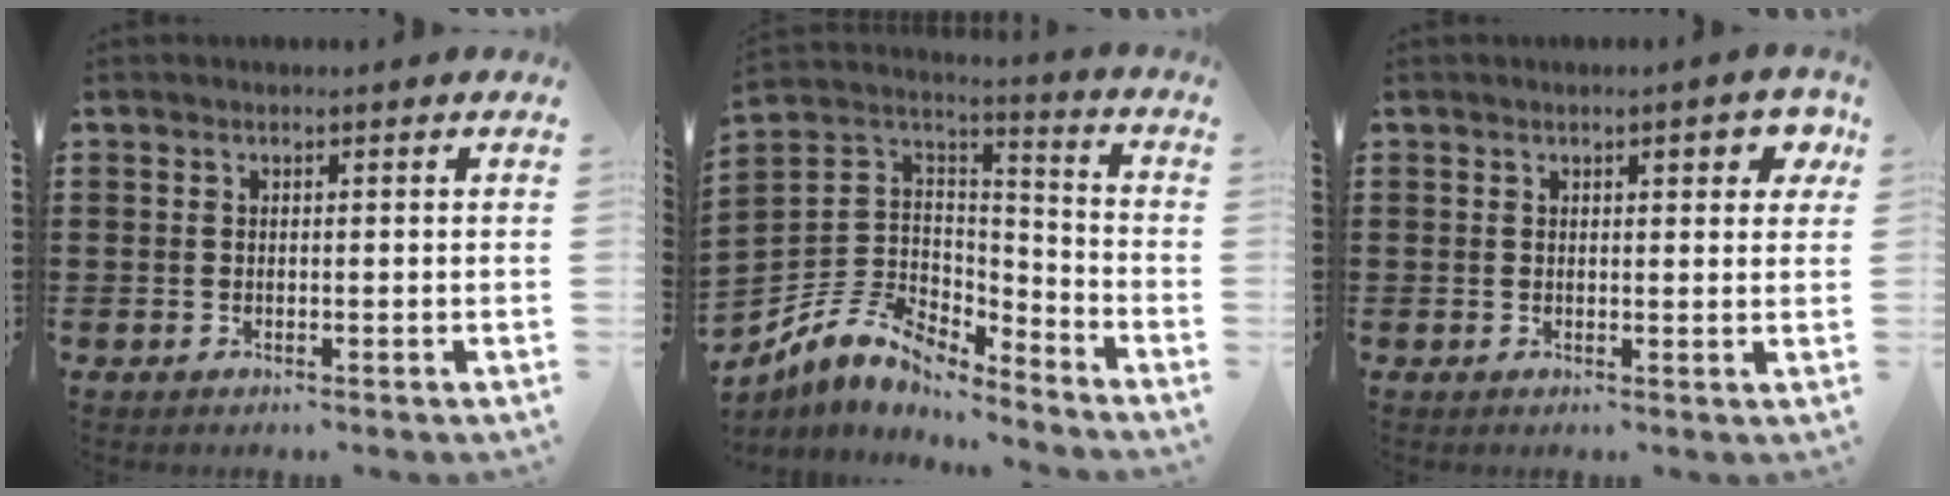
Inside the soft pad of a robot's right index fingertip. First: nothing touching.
{"total": 8.4, "force": [-5.9, 5.3, 2.8], "torque": [-0.093, 0.000, -0.119]}
{"total": 3.1, "force": [1.4, 1.0, 2.6], "torque": [-0.030, -0.002, 0.015]}